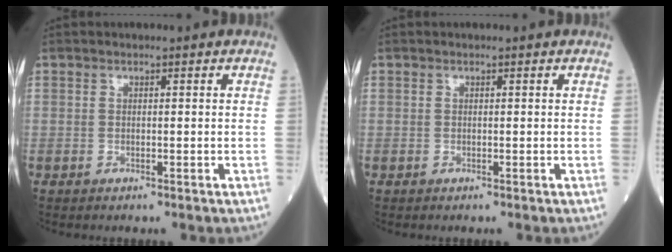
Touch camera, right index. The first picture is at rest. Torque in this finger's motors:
{"motor_torque": [0.00, 0.00, 0.00, 0.00]}